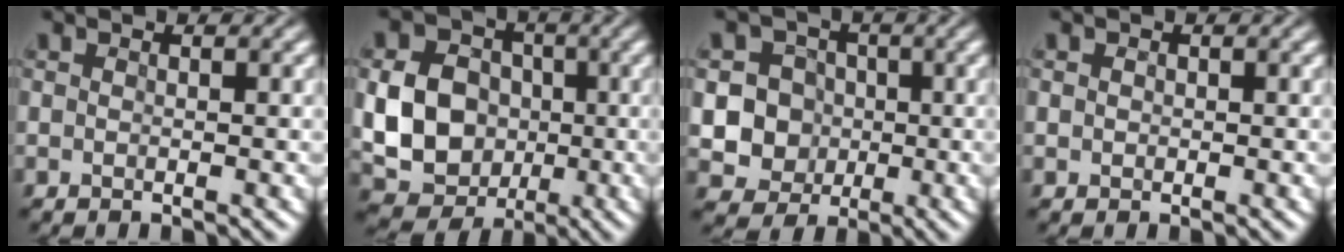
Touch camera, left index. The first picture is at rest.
{"total": 8.3, "force": [-0.7, 7.0, 4.3], "torque": [-0.078, -0.007, -0.018]}
{"total": 7.0, "force": [-0.9, 6.7, 1.8], "torque": [-0.036, 0.012, -0.037]}
{"total": 1.1, "force": [0.4, 1.0, 0.4], "torque": [0.012, 0.011, -0.008]}